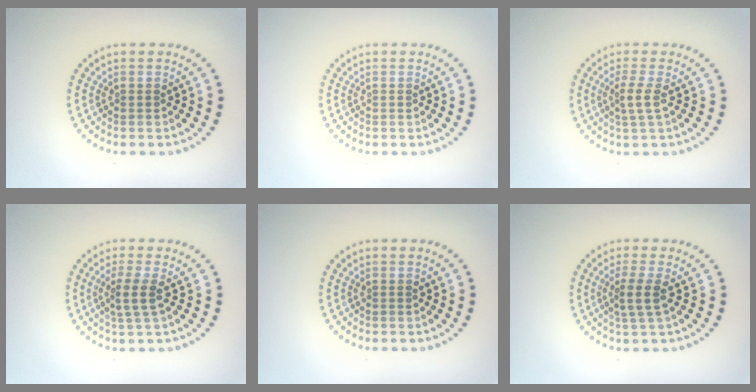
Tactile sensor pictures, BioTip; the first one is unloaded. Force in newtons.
{"total": 0.0}
{"total": 1.7, "press": 1.3, "slide": 1.1}
{"total": 2.3, "press": 1.9, "slide": 1.4}
{"total": 0.0}
{"total": 2.3, "press": 1.9, "slide": 1.4}